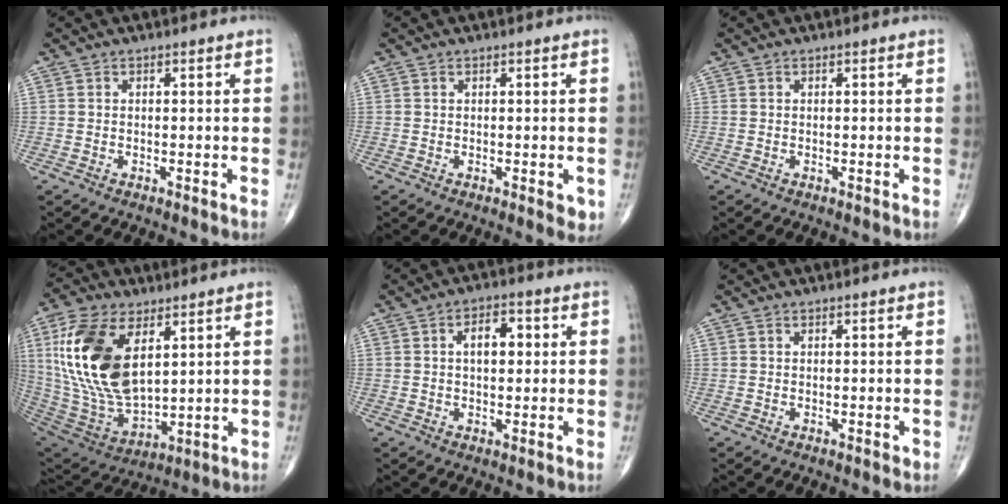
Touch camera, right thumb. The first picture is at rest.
{"total": 2.4, "force": [-0.3, 1.0, 2.1], "torque": [-0.013, -0.003, -0.004]}
{"total": 0.0}
{"total": 21.7, "force": [6.5, 11.5, 17.2], "torque": [-0.339, -0.031, 0.131]}
{"total": 5.9, "force": [1.1, 3.3, 4.7], "torque": [-0.061, 0.009, 0.013]}
{"total": 0.6, "force": [0.1, 0.3, 0.4], "torque": [-0.003, 0.000, 0.002]}